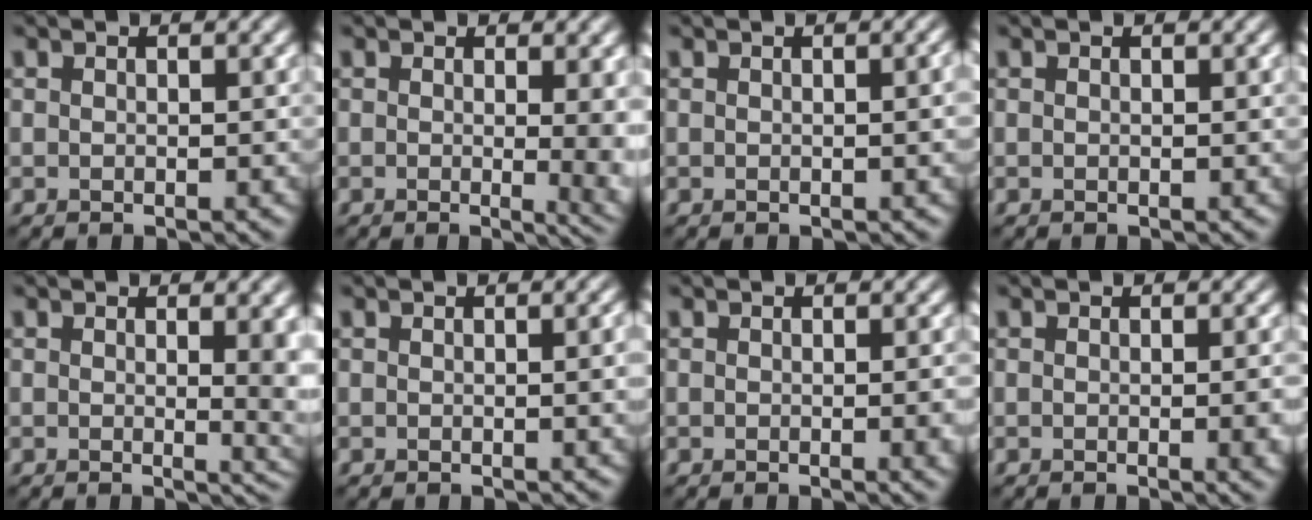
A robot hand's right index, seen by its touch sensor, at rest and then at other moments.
{"total": 6.5, "force": [0.1, 3.0, 5.8], "torque": [-0.022, -0.001, -0.004]}
{"total": 2.0, "force": [0.1, 0.5, 1.9], "torque": [-0.018, 0.004, -0.001]}
{"total": 0.0}
{"total": 5.8, "force": [0.7, 2.5, 5.2], "torque": [-0.030, -0.006, 0.014]}
{"total": 2.6, "force": [0.1, 0.8, 2.5], "torque": [-0.026, 0.002, -0.002]}
{"total": 2.8, "force": [-0.3, 0.8, 2.6], "torque": [-0.025, -0.001, -0.005]}
{"total": 3.4, "force": [-0.4, 1.1, 3.2], "torque": [-0.029, -0.002, -0.003]}